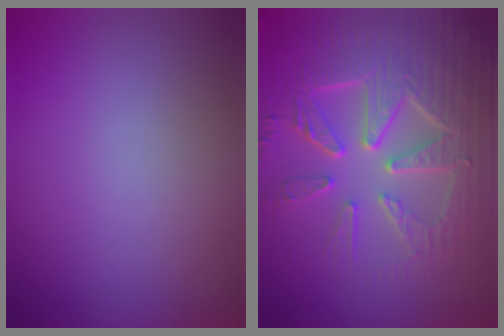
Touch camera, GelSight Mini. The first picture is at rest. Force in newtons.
{"total": 9.0, "press": 6.5, "slide": 6.3}